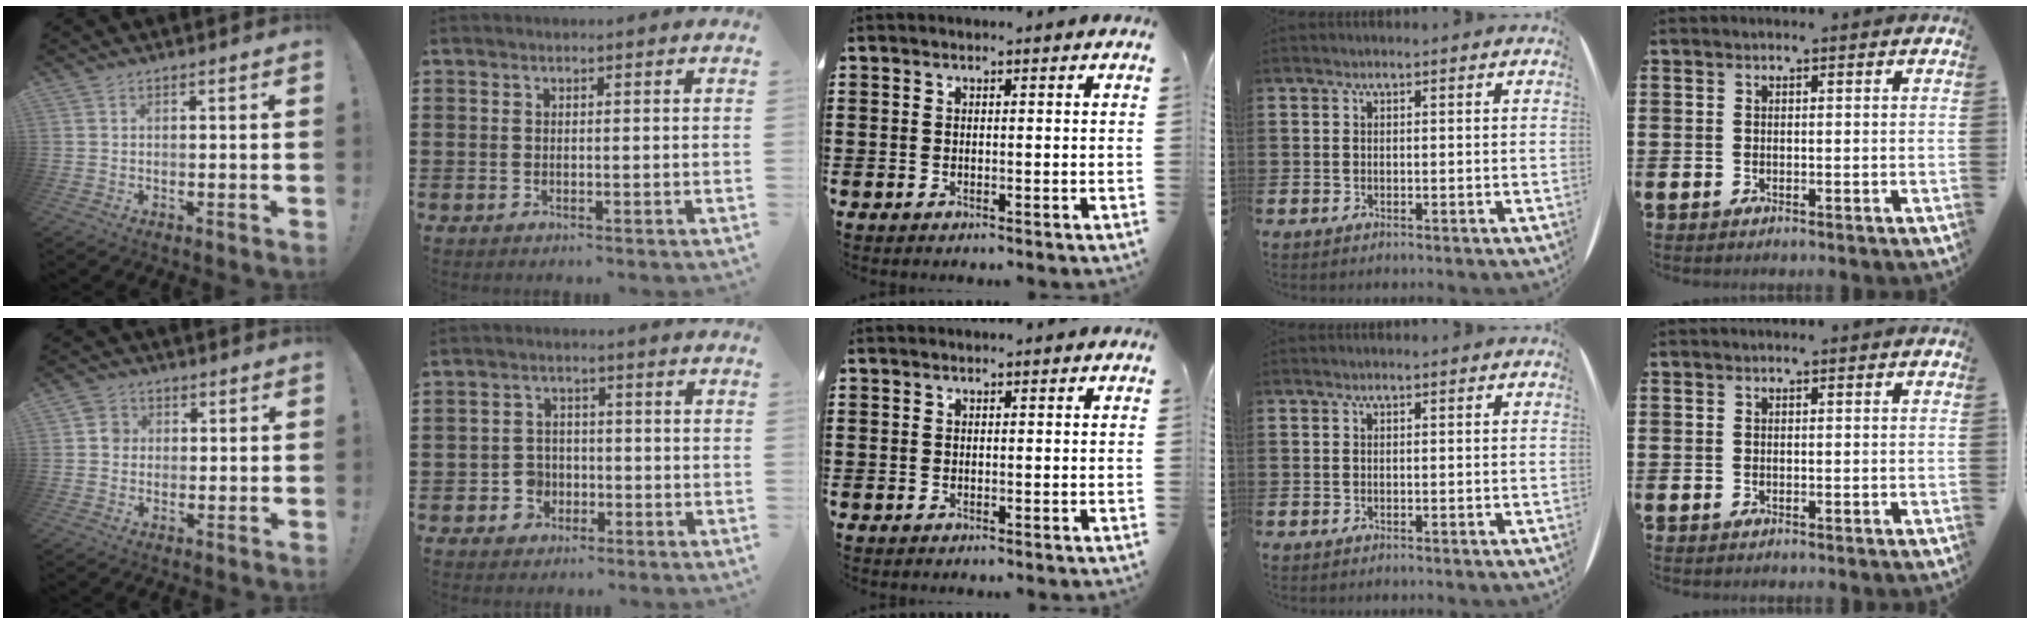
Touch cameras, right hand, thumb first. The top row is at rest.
{"thumb": {"total": 2.0, "force": [-0.1, 1.9, 0.7], "torque": [-0.006, 0.003, -0.004]}, "index": {"total": 1.1, "force": [-0.6, 0.9, 0.5], "torque": [-0.011, 0.001, -0.012]}}